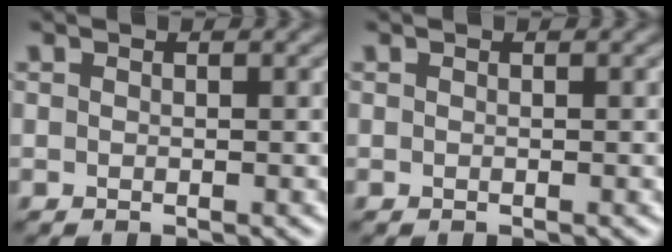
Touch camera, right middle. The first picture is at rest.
{"total": 0.0}